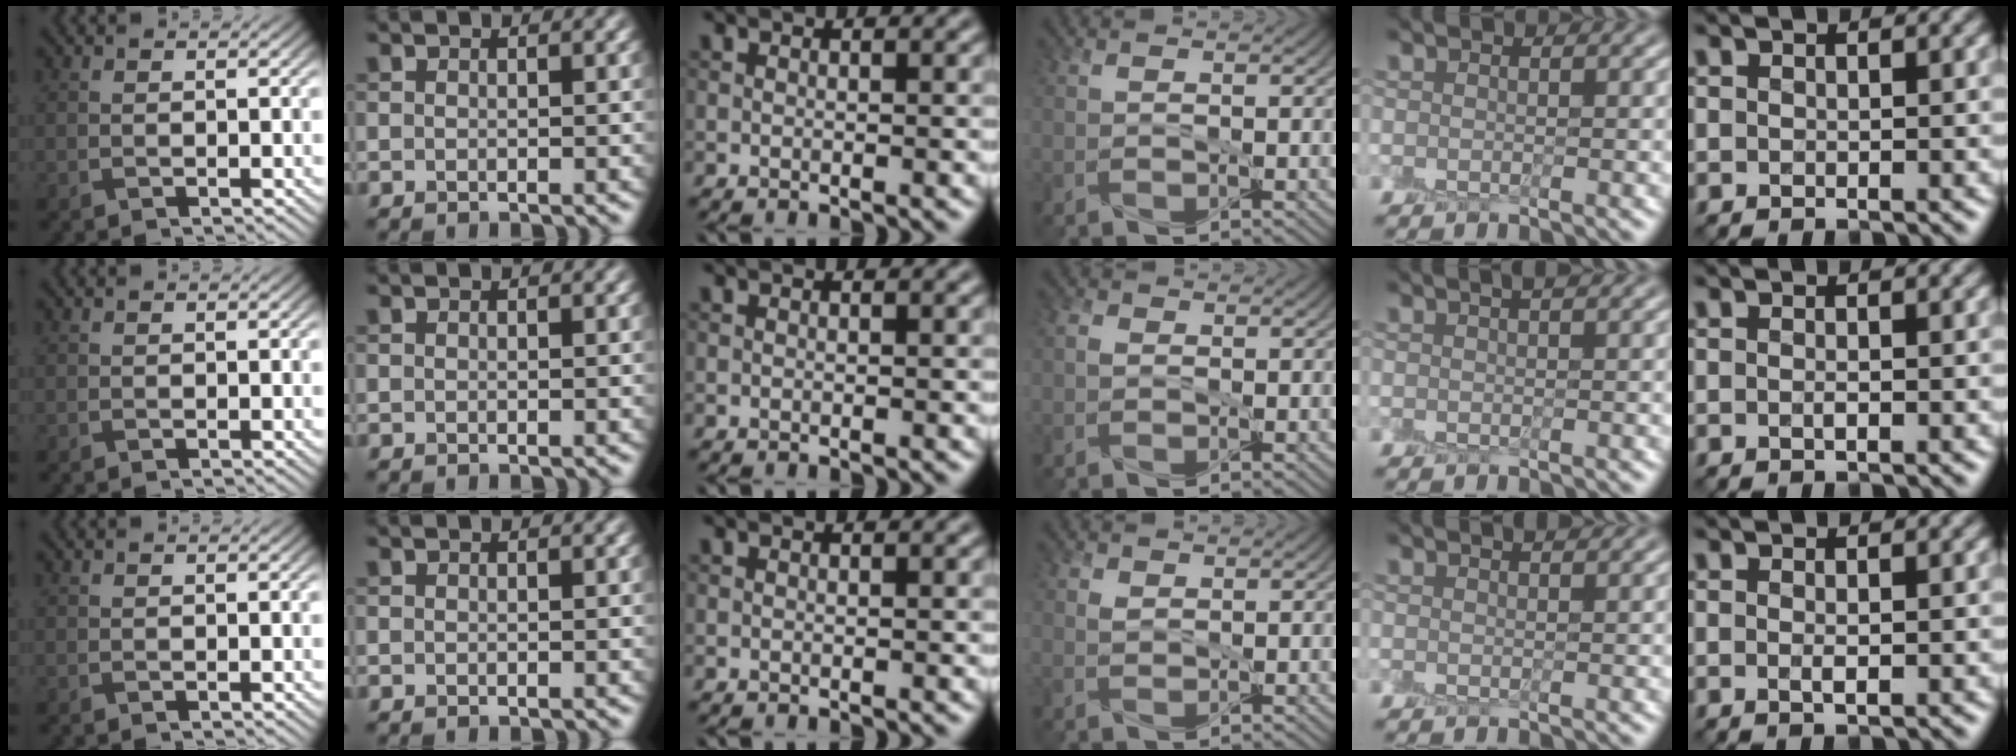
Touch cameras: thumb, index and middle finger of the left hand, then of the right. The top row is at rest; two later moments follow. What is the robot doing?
{"motion": "peel", "object": "sticky note"}